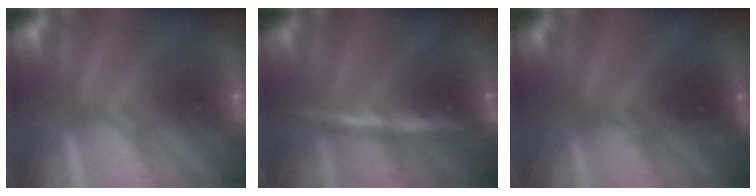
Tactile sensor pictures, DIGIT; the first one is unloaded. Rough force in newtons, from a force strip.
{"total": 6.3}
{"total": 2.4}